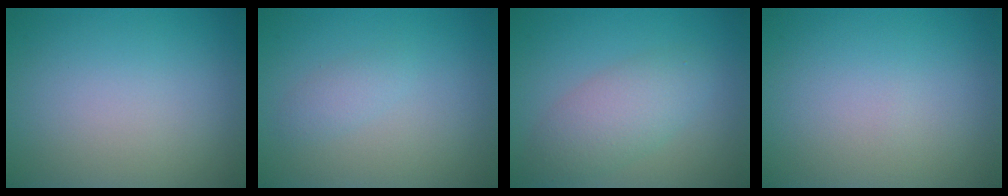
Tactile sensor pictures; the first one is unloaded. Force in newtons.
{"total": 1.2, "press": 1.2, "slide": 0.1}
{"total": 3.8, "press": 3.8, "slide": 0.1}
{"total": 0.0}